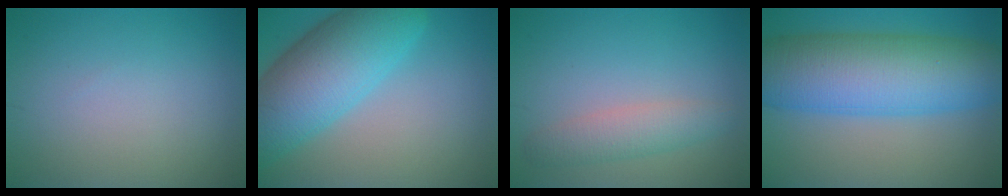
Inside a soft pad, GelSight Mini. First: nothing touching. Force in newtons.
{"total": 10.0, "press": 10.0, "slide": 0.3}
{"total": 2.8, "press": 2.8, "slide": 0.1}
{"total": 12.2, "press": 12.2, "slide": 0.1}